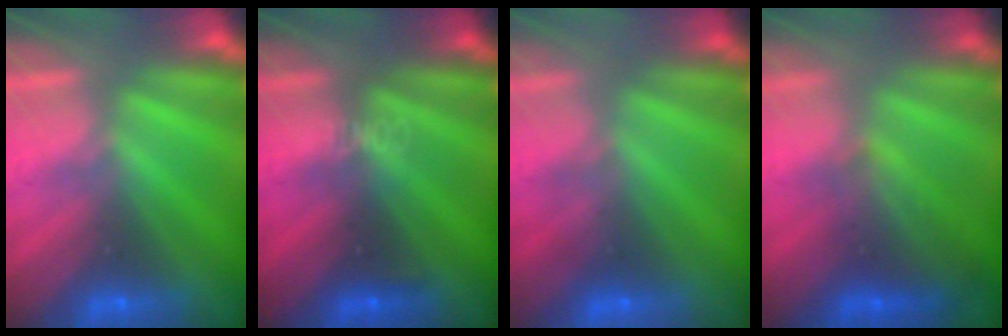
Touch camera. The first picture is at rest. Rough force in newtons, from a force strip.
{"total": 3.4}
{"total": 1.7}
{"total": 2.1}